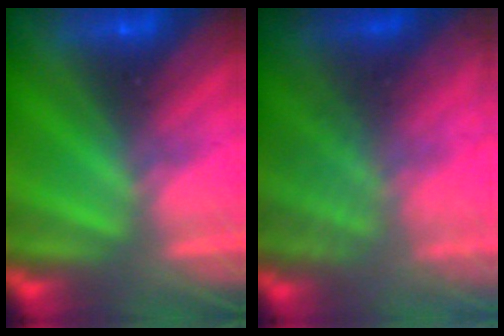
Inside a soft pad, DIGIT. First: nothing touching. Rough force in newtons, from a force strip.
{"total": 7.6}